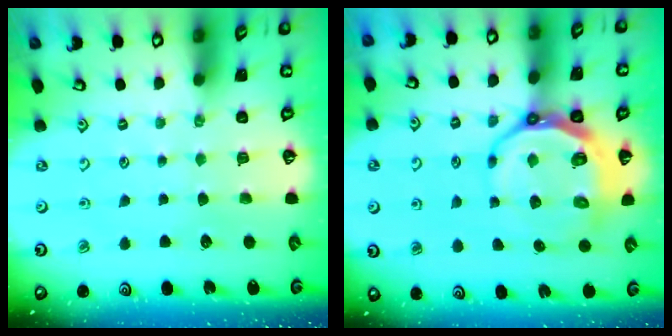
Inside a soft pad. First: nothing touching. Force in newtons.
{"total": 11.4, "press": 10.8, "slide": 3.7}